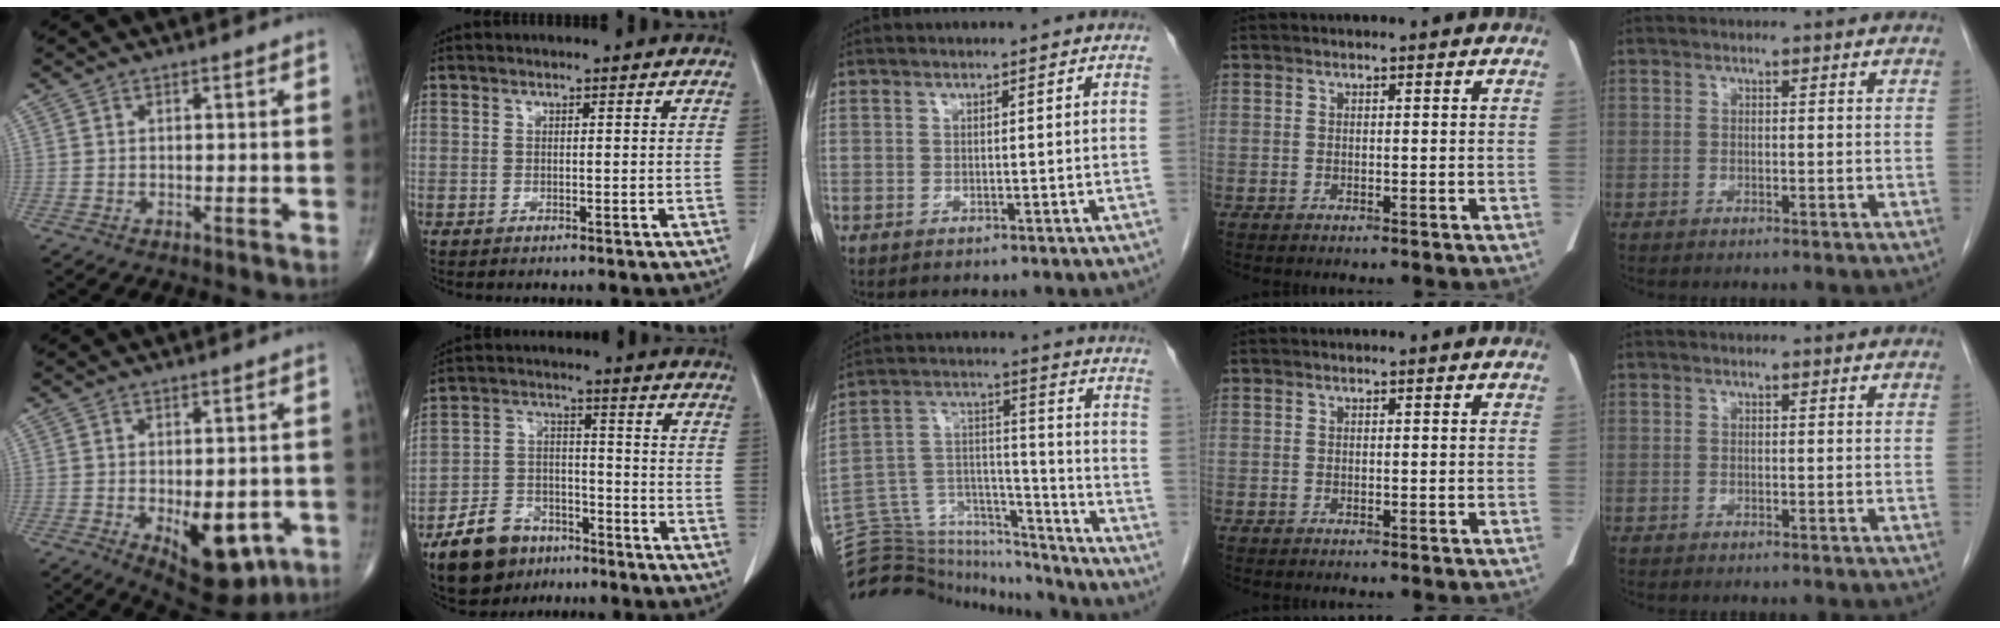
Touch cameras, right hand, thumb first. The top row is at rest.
{"thumb": {"total": 12.5, "force": [-3.7, 6.3, 10.1], "torque": [-0.111, -0.006, -0.035]}, "index": {"total": 10.1, "force": [-7.0, 6.1, 4.0], "torque": [-0.092, 0.003, -0.118]}, "middle": {"total": 22.6, "force": [-21.6, 5.0, 4.7], "torque": [-0.125, 0.042, -0.336]}}